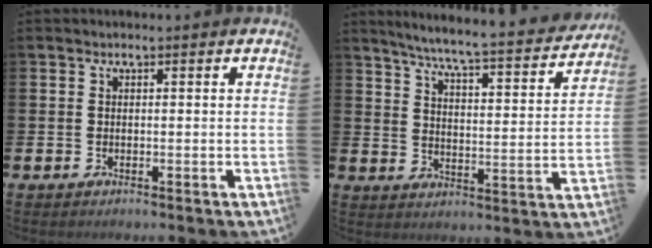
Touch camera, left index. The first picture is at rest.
{"total": 6.2, "force": [5.7, -0.1, 2.5], "torque": [-0.066, -0.050, 0.090]}